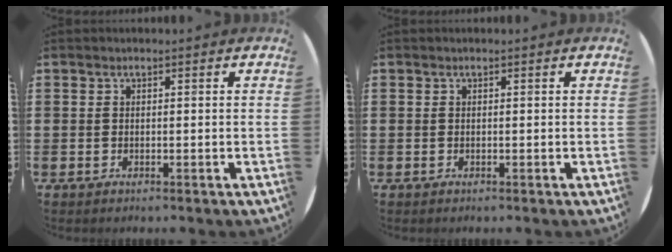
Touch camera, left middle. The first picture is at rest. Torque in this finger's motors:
{"motor_torque": [-0.07, 0.08, -0.01, 0.00]}